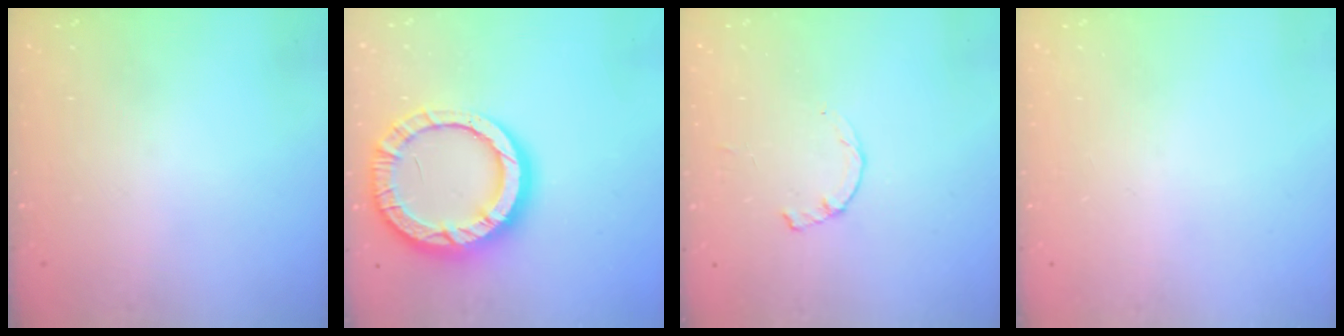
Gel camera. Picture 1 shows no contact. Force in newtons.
{"total": 17.2, "press": 17.1, "slide": 1.9}
{"total": 1.2, "press": 1.2, "slide": 0.3}
{"total": 0.0}